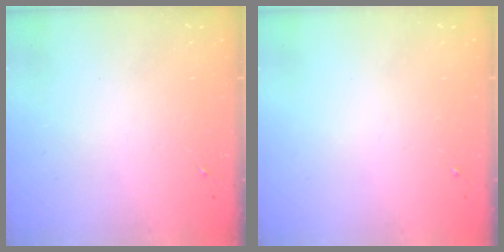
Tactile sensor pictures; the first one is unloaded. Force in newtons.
{"total": 0.0}